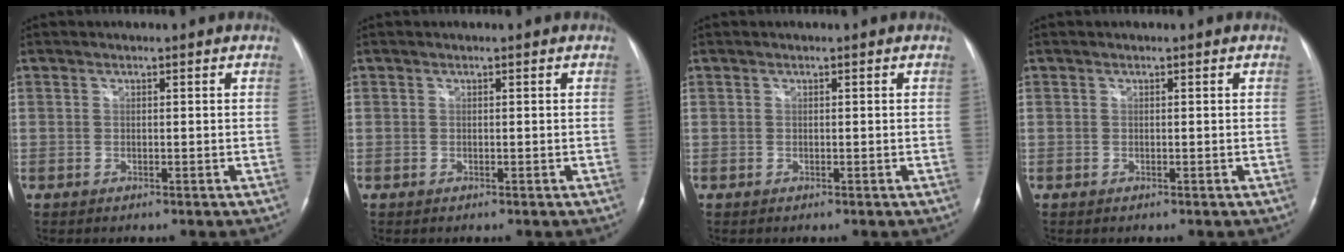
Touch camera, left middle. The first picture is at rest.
{"total": 0.0}
{"total": 0.0}
{"total": 0.0}